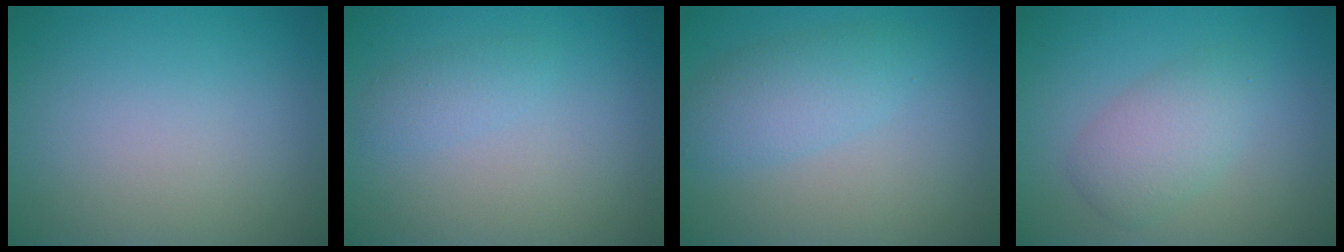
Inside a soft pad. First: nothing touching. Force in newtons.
{"total": 1.3, "press": 1.3, "slide": 0.1}
{"total": 3.3, "press": 3.3, "slide": 0.1}
{"total": 3.2, "press": 3.2, "slide": 0.1}